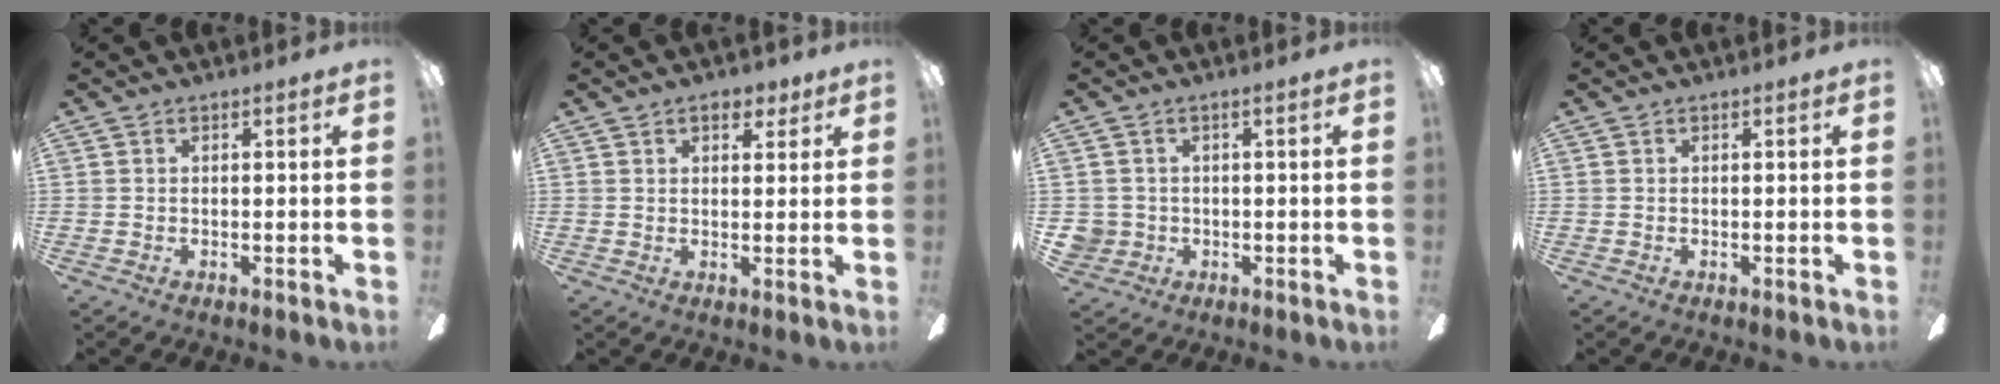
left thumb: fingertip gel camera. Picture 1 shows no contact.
{"total": 4.0, "force": [2.7, 2.2, 2.1], "torque": [-0.013, -0.009, 0.043]}
{"total": 3.0, "force": [-0.1, 3.0, 0.3], "torque": [-0.021, 0.003, -0.004]}
{"total": 0.0}